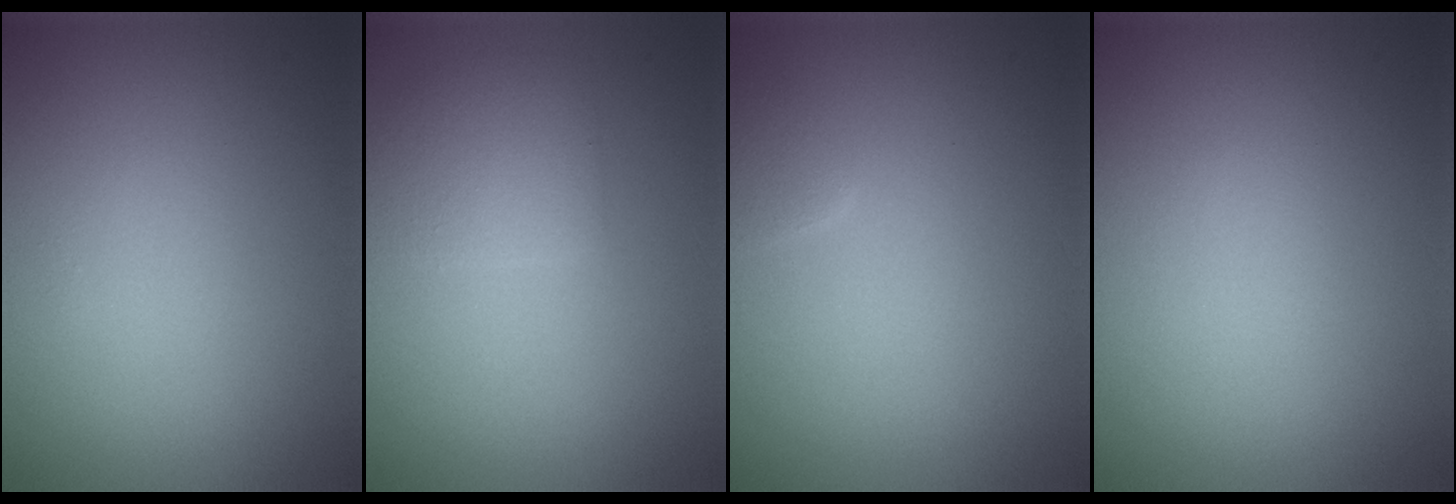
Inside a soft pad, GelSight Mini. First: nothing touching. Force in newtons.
{"total": 2.2, "press": 2.2, "slide": 0.1}
{"total": 0.9, "press": 0.9, "slide": 0.1}
{"total": 0.0}